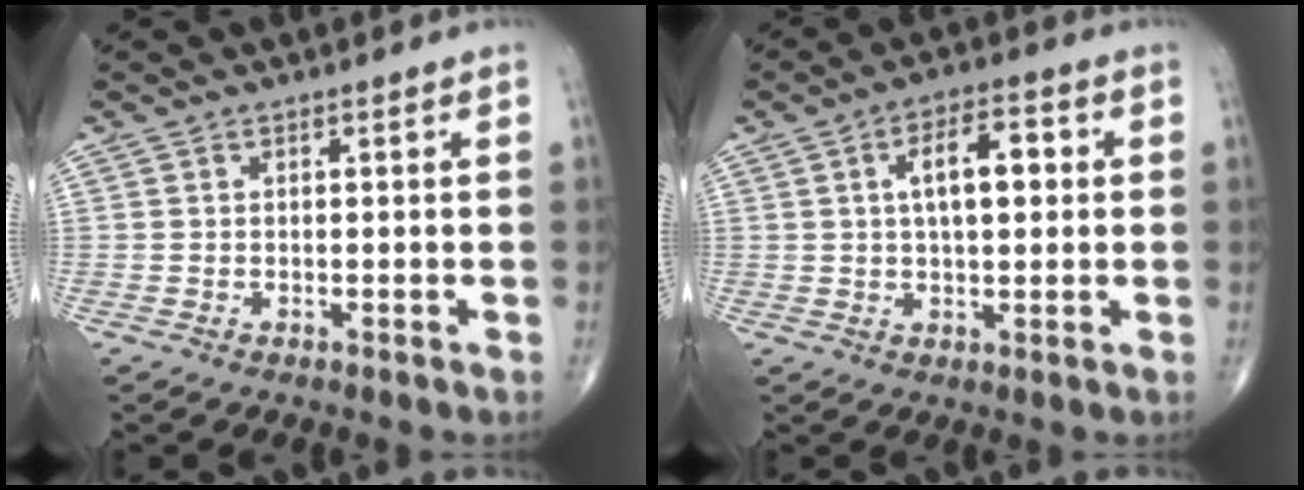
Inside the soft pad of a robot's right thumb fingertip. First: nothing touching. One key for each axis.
{"total": 9.0, "fx": 1.6, "fy": 4.1, "fz": 7.8, "tx": -0.112, "ty": 0.013, "tz": 0.022}